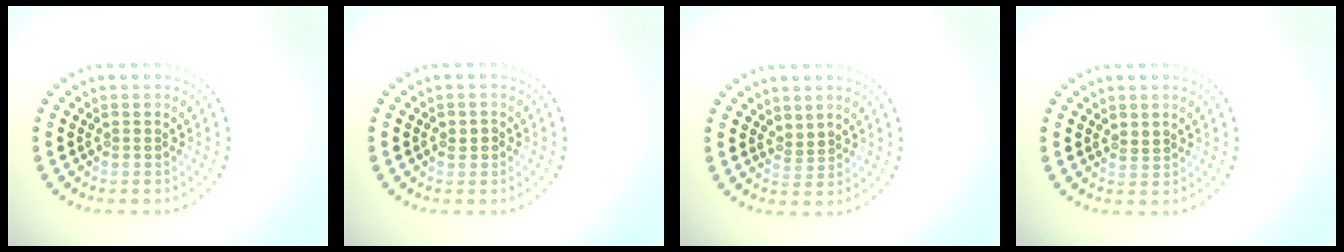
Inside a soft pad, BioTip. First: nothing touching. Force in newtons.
{"total": 1.1, "press": 1.0, "slide": 0.5}
{"total": 1.0, "press": 0.8, "slide": 0.7}
{"total": 0.8, "press": 0.7, "slide": 0.3}